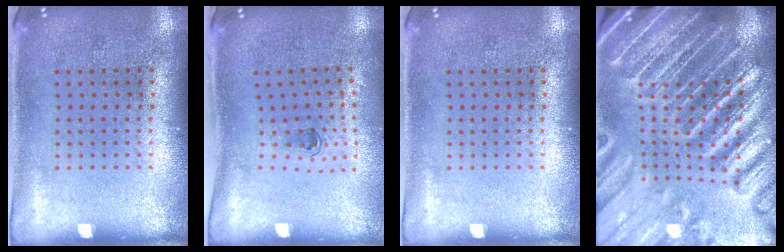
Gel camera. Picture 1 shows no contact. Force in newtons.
{"total": 0.6, "press": 0.3, "slide": 0.5}
{"total": 0.0}
{"total": 5.5, "press": 4.8, "slide": 2.7}